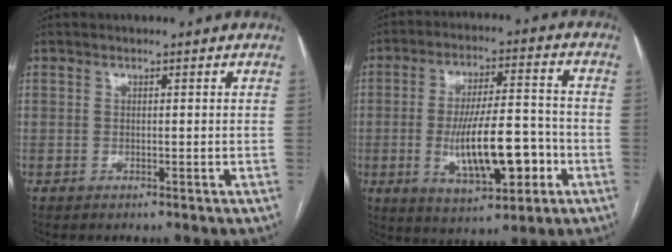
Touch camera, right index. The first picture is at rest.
{"total": 13.9, "force": [-3.5, 4.1, 12.8], "torque": [-0.228, 0.006, -0.050]}